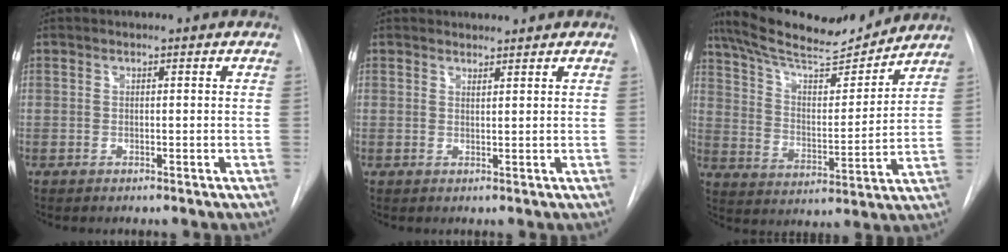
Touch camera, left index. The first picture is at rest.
{"total": 2.2, "force": [2.2, 0.1, 0.1], "torque": [-0.002, 0.003, 0.034]}
{"total": 17.0, "force": [15.5, 2.5, 6.4], "torque": [-0.112, -0.005, 0.252]}